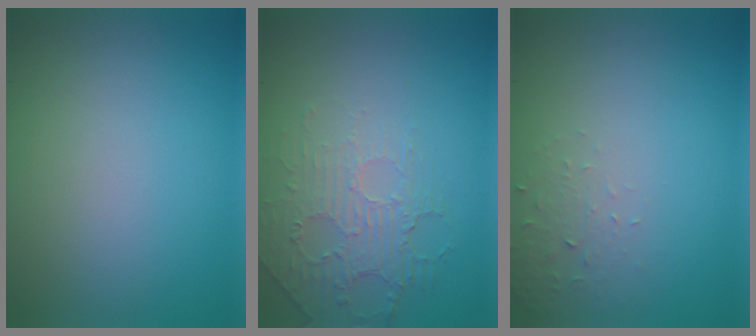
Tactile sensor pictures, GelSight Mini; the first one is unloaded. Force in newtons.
{"total": 2.3, "press": 1.5, "slide": 1.7}
{"total": 1.6, "press": 1.6, "slide": 0.4}